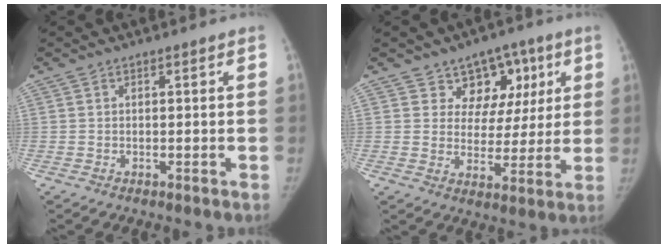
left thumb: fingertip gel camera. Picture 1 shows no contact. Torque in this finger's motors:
{"motor_torque": [0.29, 0.05, 0.04, -0.20, -0.02]}